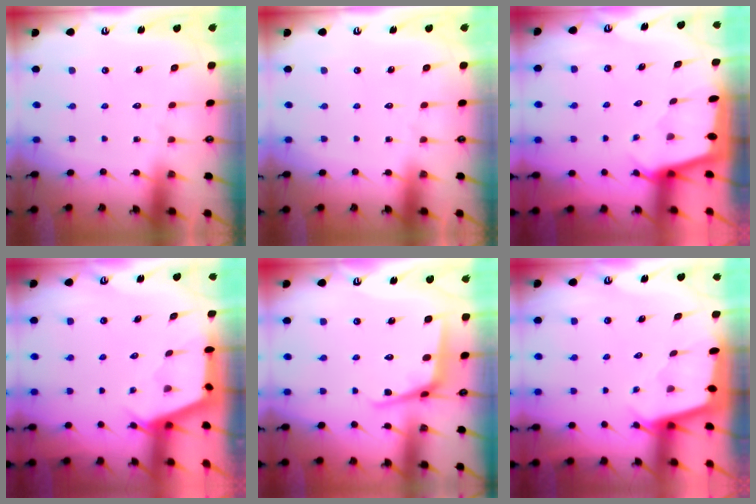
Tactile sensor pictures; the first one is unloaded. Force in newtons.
{"total": 0.0}
{"total": 1.8, "press": 1.8, "slide": 0.2}
{"total": 2.7, "press": 2.7, "slide": 0.3}
{"total": 7.8, "press": 7.7, "slide": 1.0}
{"total": 1.9, "press": 1.9, "slide": 0.1}